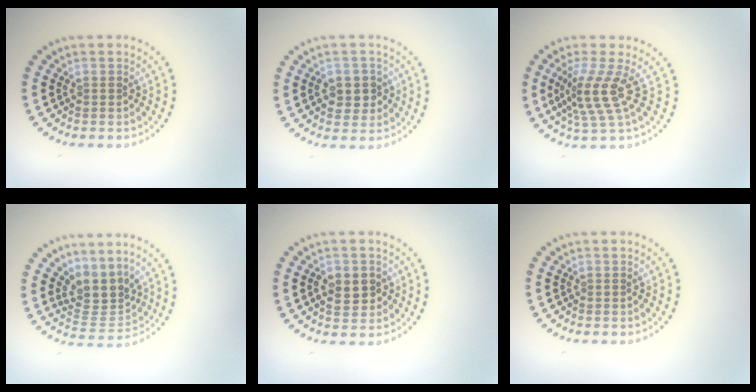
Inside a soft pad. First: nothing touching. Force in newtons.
{"total": 2.5, "press": 2.4, "slide": 0.3}
{"total": 3.5, "press": 2.5, "slide": 2.4}
{"total": 3.4, "press": 2.5, "slide": 2.2}
{"total": 2.8, "press": 2.8, "slide": 0.3}
{"total": 0.0}